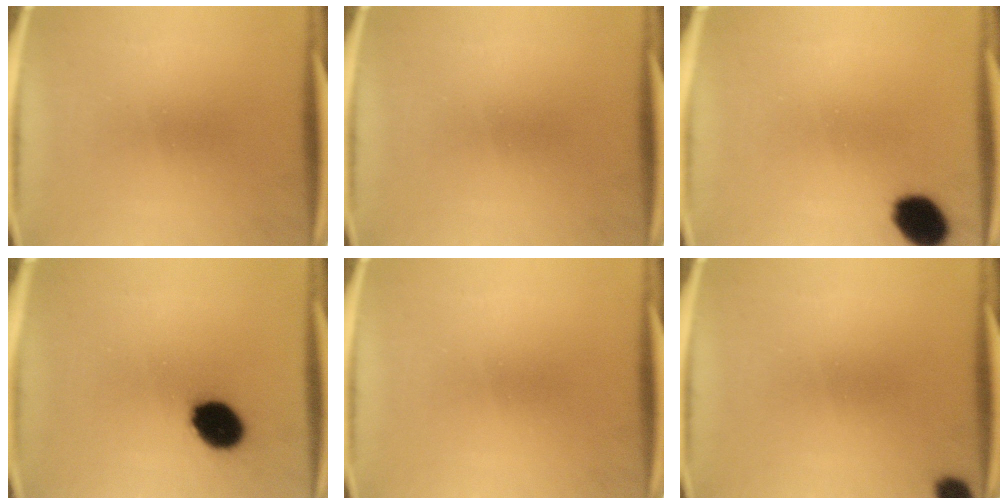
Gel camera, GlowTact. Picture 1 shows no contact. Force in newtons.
{"total": 0.0}
{"total": 8.8}
{"total": 10.6}
{"total": 0.0}
{"total": 2.5}